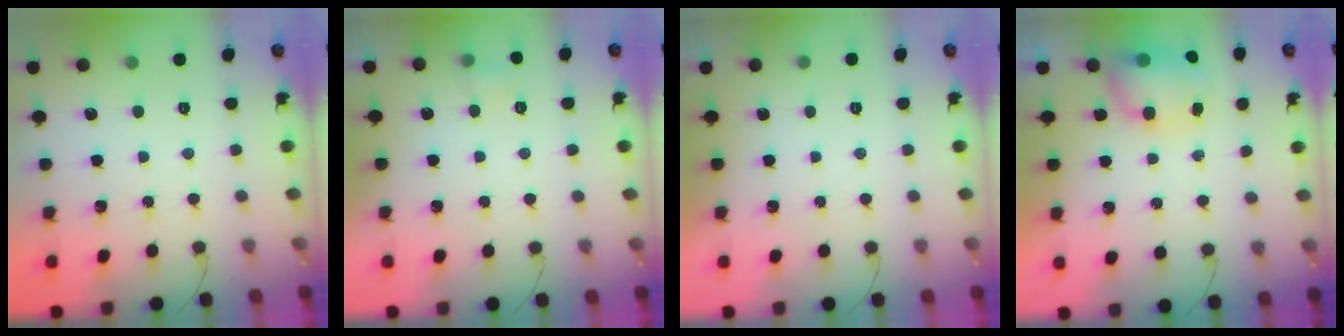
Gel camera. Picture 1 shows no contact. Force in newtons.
{"total": 3.4, "press": 3.2, "slide": 1.1}
{"total": 0.0}
{"total": 7.3, "press": 7.2, "slide": 1.7}